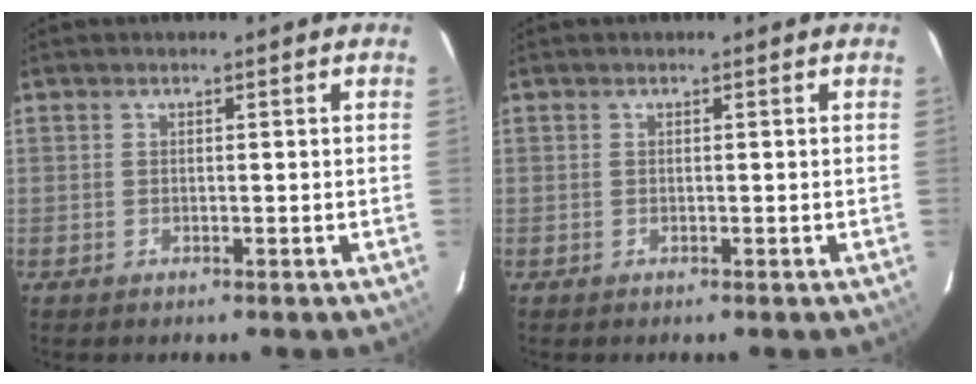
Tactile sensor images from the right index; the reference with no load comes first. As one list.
[{"total": 0.0}]